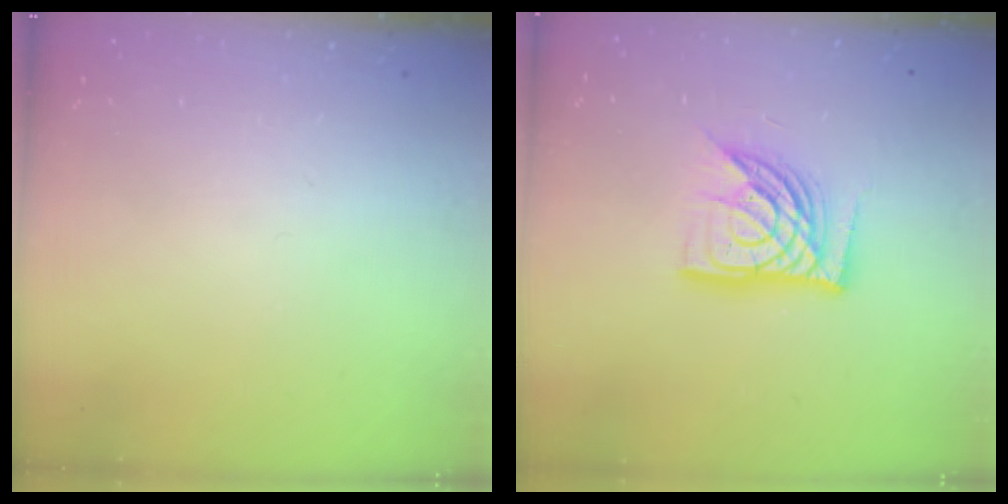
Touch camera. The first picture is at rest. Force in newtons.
{"total": 14.8, "press": 14.6, "slide": 1.9}